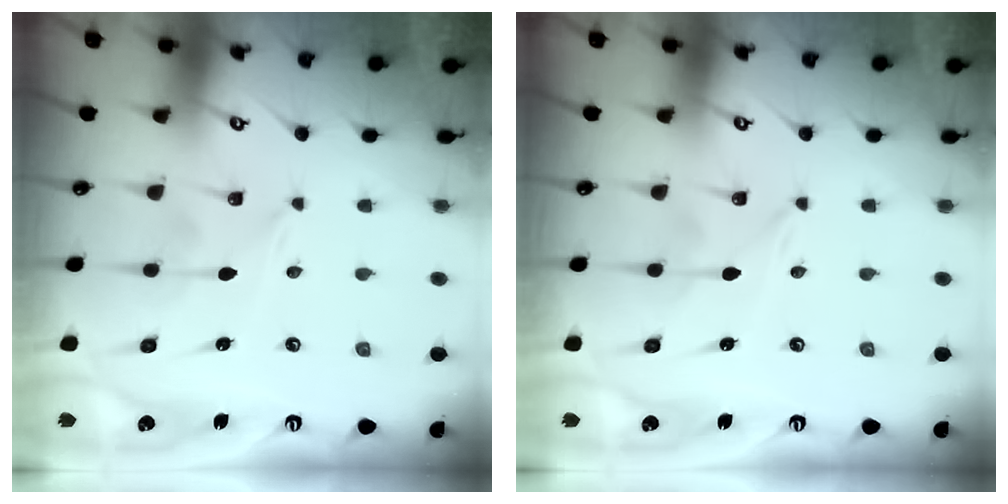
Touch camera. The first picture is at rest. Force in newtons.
{"total": 0.0}